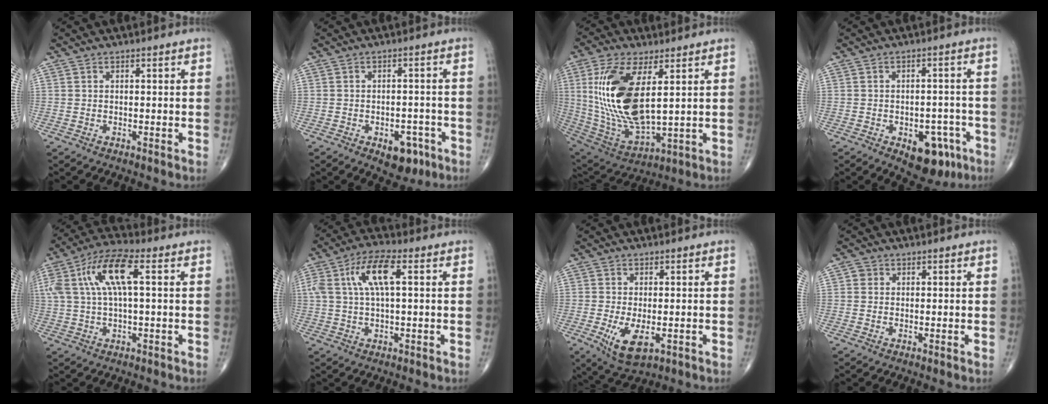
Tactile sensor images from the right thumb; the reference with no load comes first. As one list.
[{"total": 6.4, "force": [-3.2, 3.7, 4.0], "torque": [-0.029, 0.018, -0.037]}, {"total": 19.8, "force": [4.2, 8.4, 17.4], "torque": [-0.361, -0.027, 0.093]}, {"total": 9.9, "force": [-4.8, 5.7, 6.5], "torque": [-0.048, 0.026, -0.055]}, {"total": 12.9, "force": [3.0, 4.5, 11.8], "torque": [-0.261, 0.033, 0.054]}, {"total": 9.1, "force": [2.2, 3.1, 8.3], "torque": [-0.179, 0.021, 0.040]}, {"total": 7.0, "force": [-2.0, 3.2, 5.8], "torque": [-0.106, -0.017, -0.024]}, {"total": 1.3, "force": [0.3, 1.2, 0.3], "torque": [0.002, 0.001, 0.001]}]